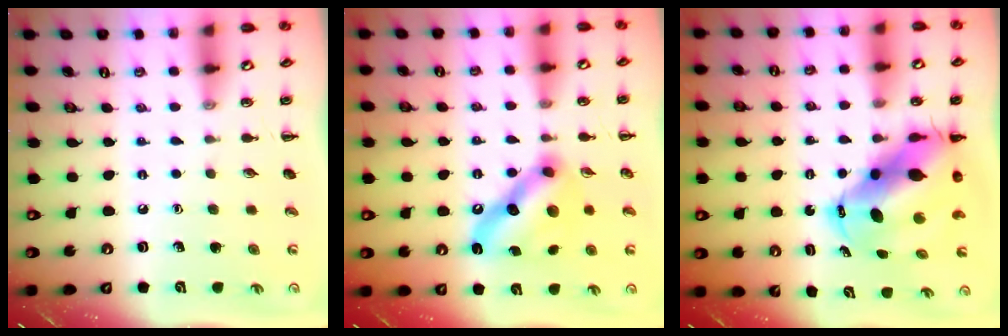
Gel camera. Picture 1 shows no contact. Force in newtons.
{"total": 13.8, "press": 13.7, "slide": 1.3}
{"total": 13.3, "press": 12.8, "slide": 3.6}